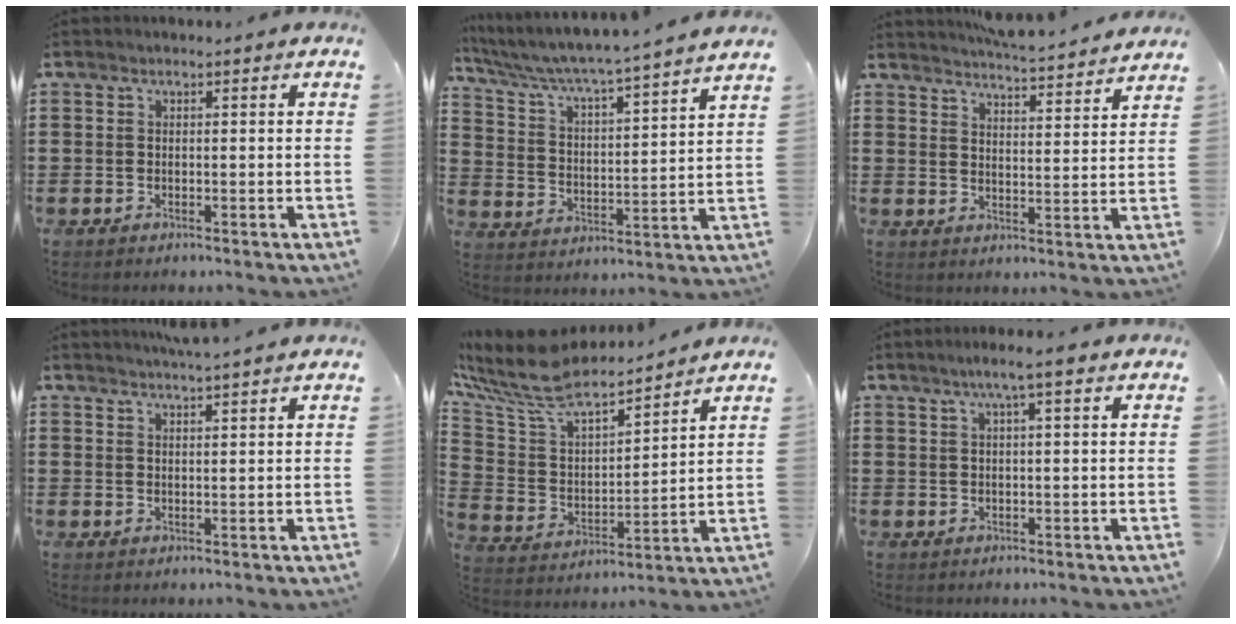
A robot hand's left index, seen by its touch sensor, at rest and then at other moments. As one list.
[{"total": 4.3, "force": [4.0, -1.0, 1.4], "torque": [-0.050, -0.041, 0.056]}, {"total": 4.8, "force": [4.7, -0.3, 0.6], "torque": [-0.023, -0.034, 0.081]}, {"total": 2.2, "force": [2.1, -0.5, 0.5], "torque": [-0.013, -0.004, 0.041]}, {"total": 9.5, "force": [8.4, 2.3, 3.8], "torque": [-0.120, -0.061, 0.144]}, {"total": 3.1, "force": [1.6, -0.2, 2.6], "torque": [-0.052, 0.002, 0.027]}]